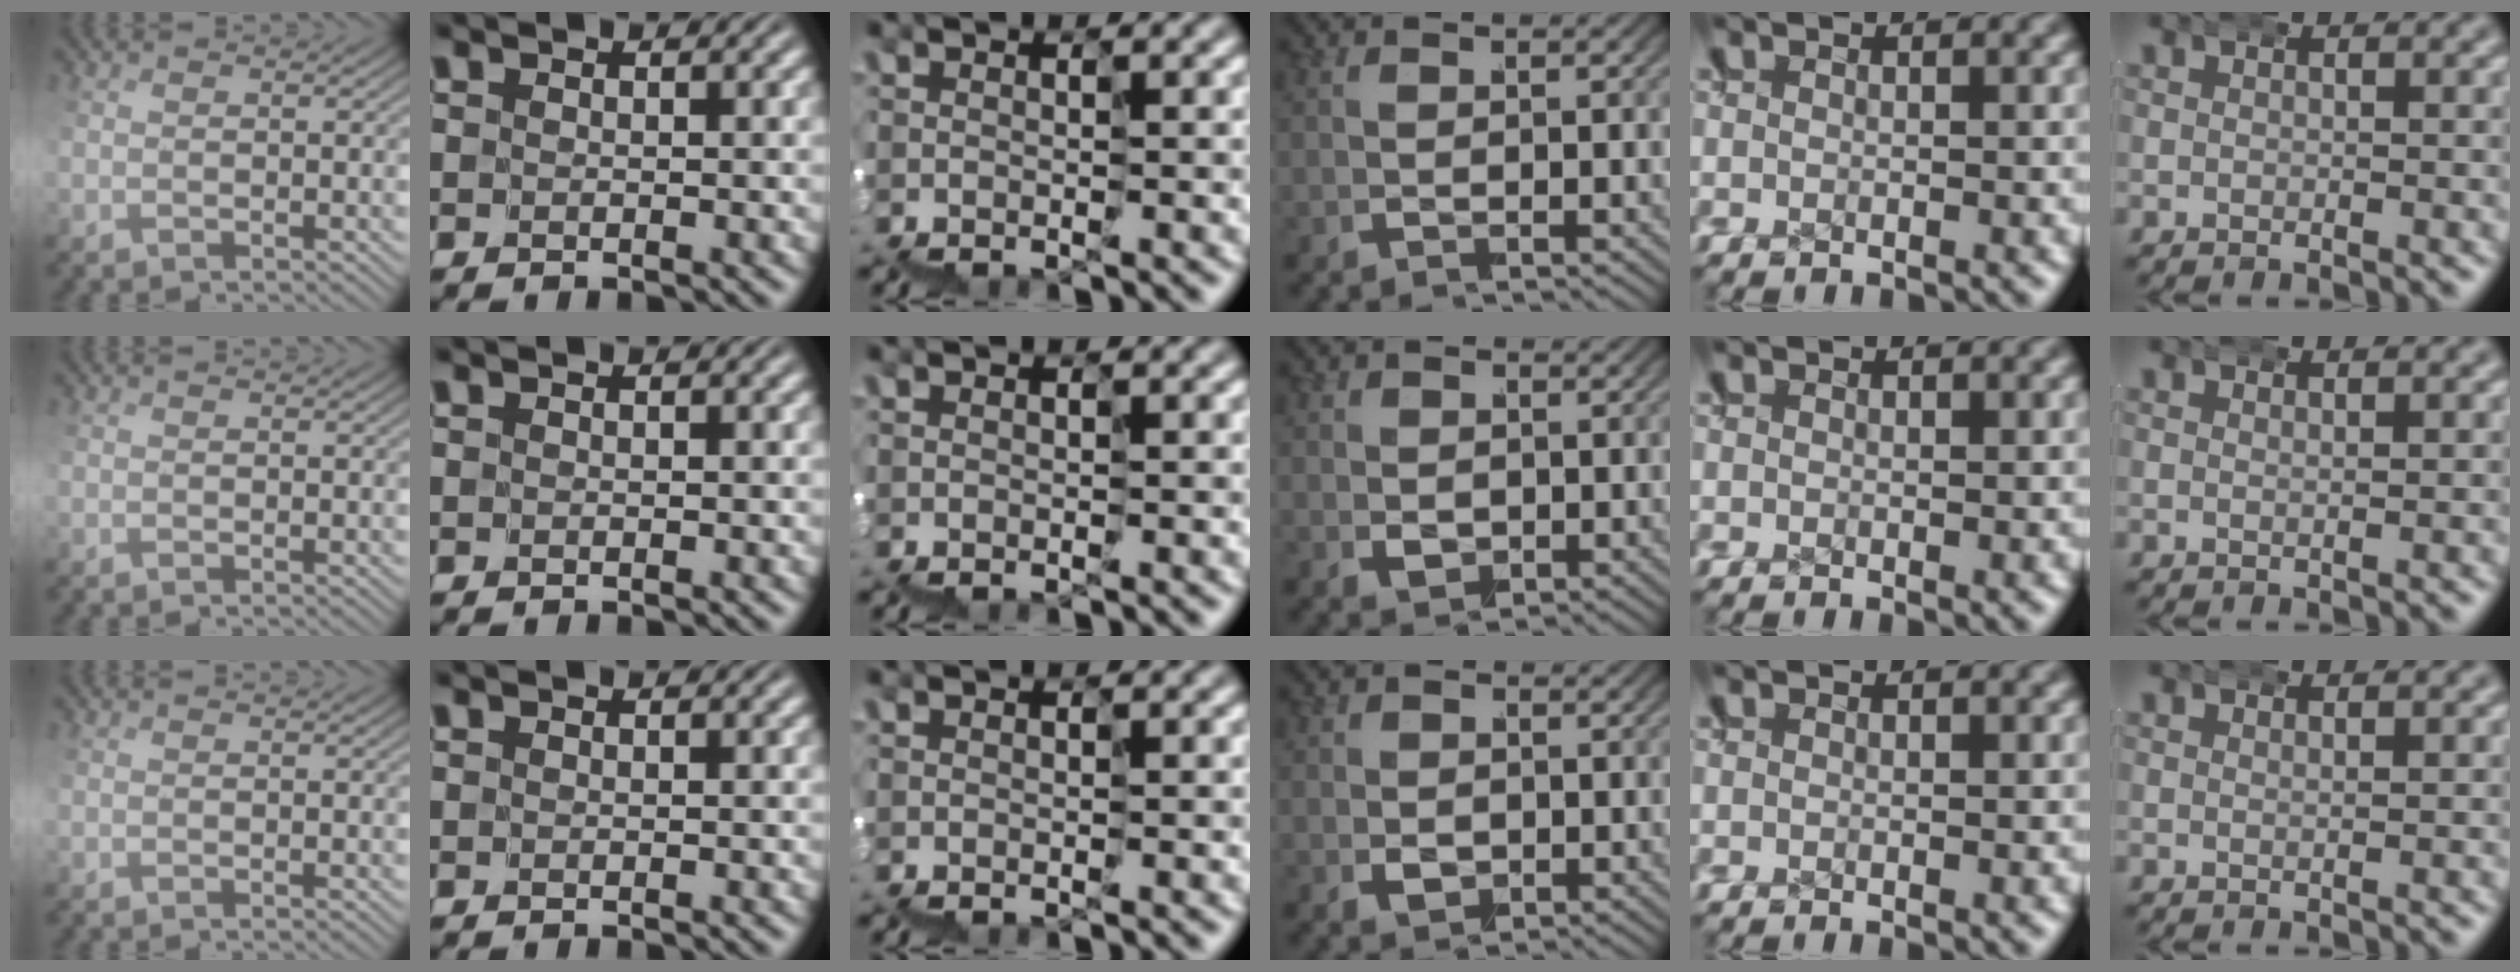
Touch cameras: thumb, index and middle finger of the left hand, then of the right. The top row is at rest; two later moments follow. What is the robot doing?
{"motion": "wrap", "object": "ethernet cable"}